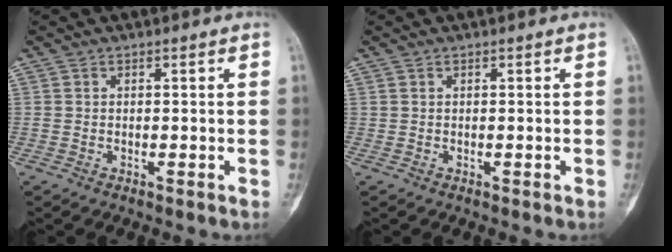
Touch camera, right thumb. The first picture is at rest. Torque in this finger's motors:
{"motor_torque": [0.00, -0.10, 0.02, -0.18, 0.02]}